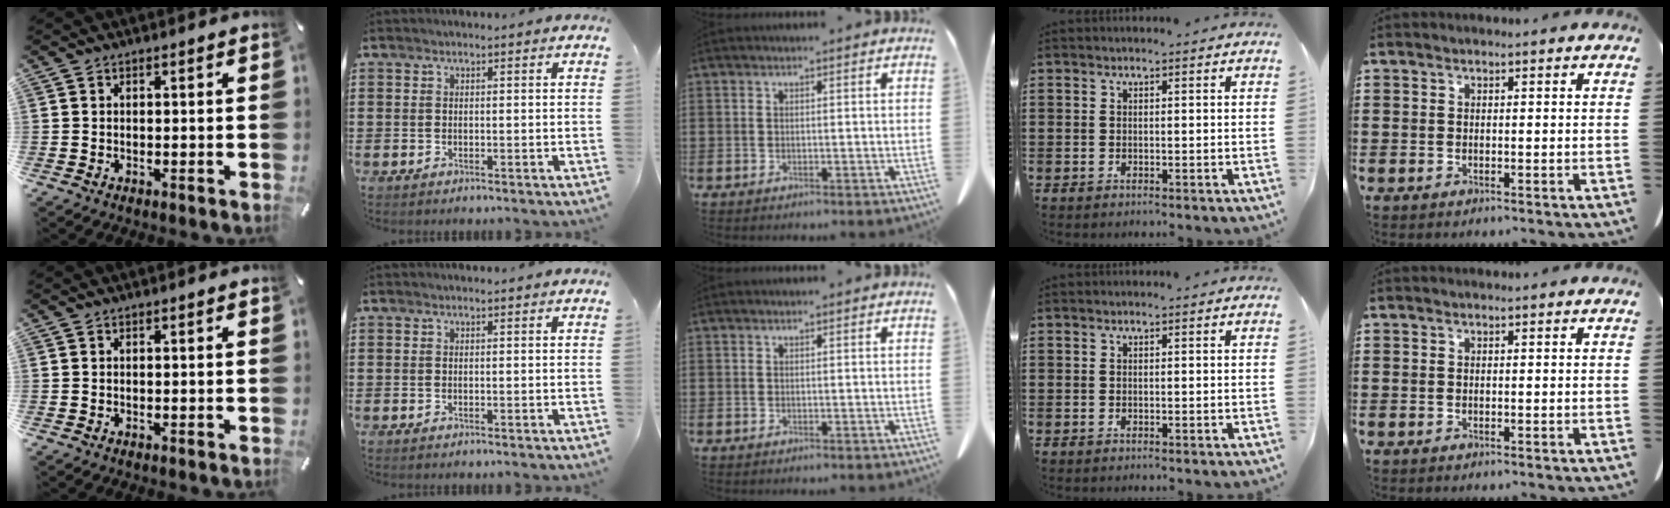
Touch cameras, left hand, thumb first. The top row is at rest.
{}